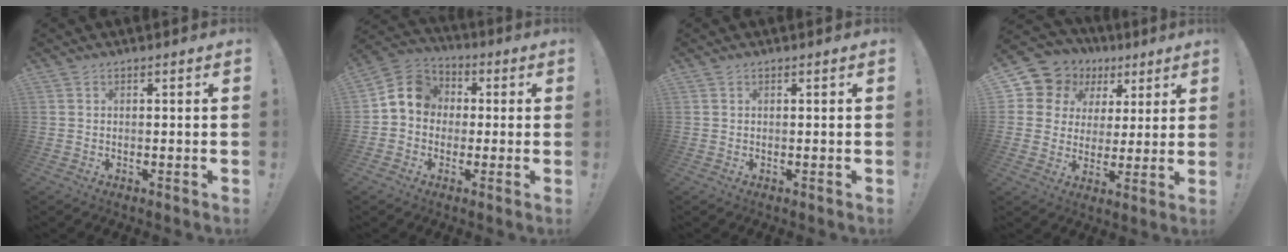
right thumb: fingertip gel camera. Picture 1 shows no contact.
{"total": 10.1, "force": [1.1, 8.9, 4.8], "torque": [-0.065, 0.018, 0.030]}
{"total": 0.0}
{"total": 10.7, "force": [5.6, 8.7, 3.0], "torque": [-0.055, -0.039, 0.114]}